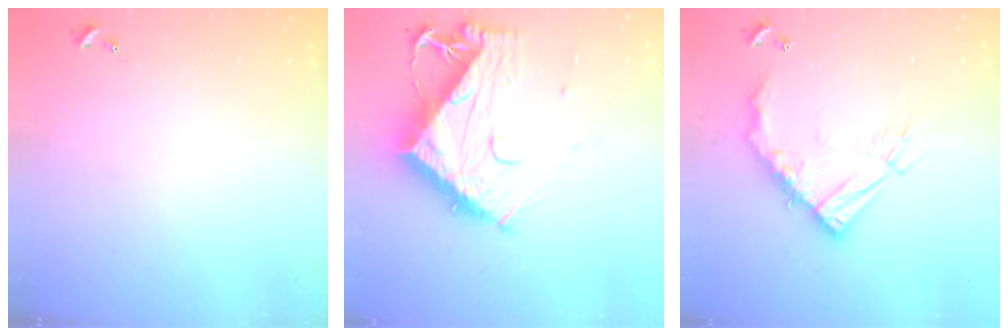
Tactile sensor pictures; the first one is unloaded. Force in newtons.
{"total": 13.9, "press": 13.8, "slide": 1.3}
{"total": 17.2, "press": 17.1, "slide": 1.7}